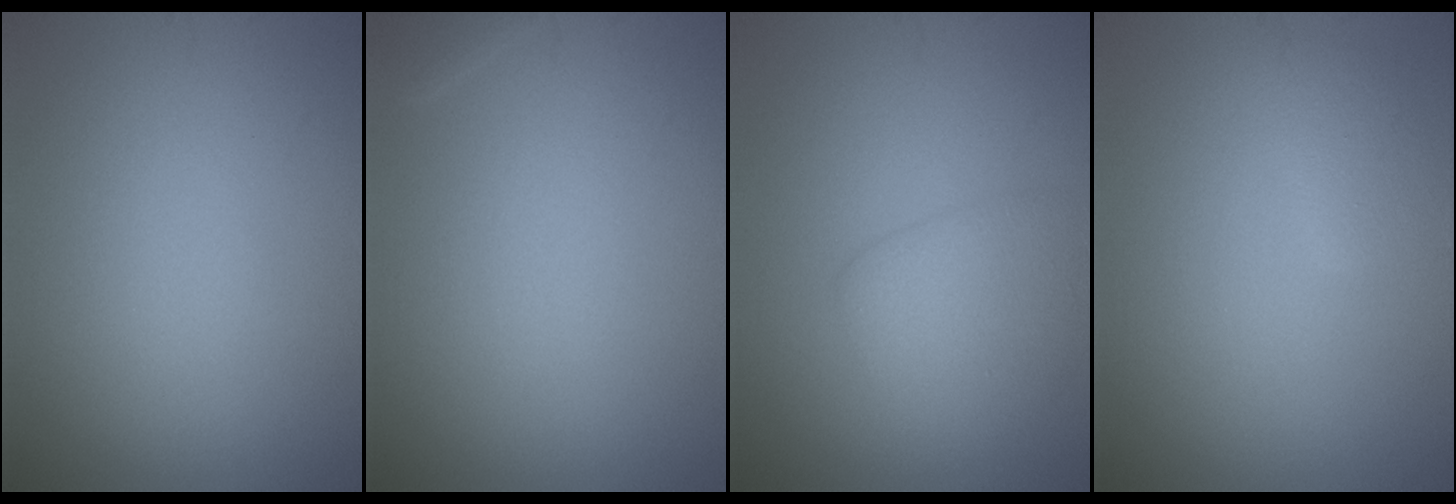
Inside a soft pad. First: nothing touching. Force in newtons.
{"total": 0.5, "press": 0.5, "slide": 0.1}
{"total": 3.0, "press": 3.0, "slide": 0.2}
{"total": 1.4, "press": 1.4, "slide": 0.2}